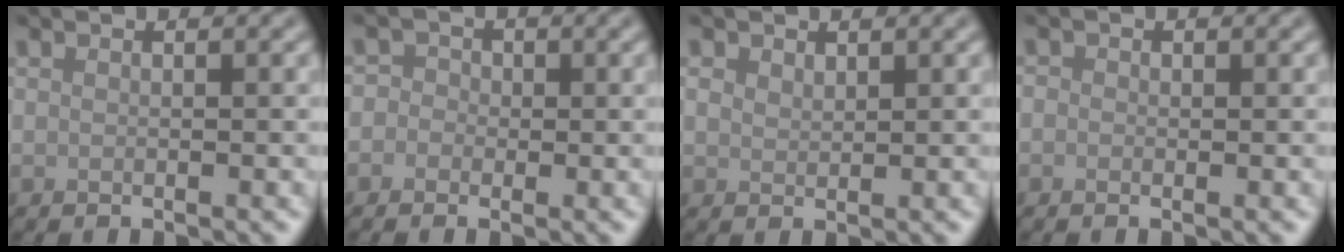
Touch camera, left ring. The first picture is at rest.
{"total": 2.7, "force": [-0.2, 2.6, 0.7], "torque": [0.019, 0.015, -0.034]}
{"total": 1.2, "force": [0.9, 0.7, 0.4], "torque": [-0.010, -0.001, 0.019]}
{"total": 0.7, "force": [0.0, 0.7, 0.2], "torque": [-0.002, -0.005, -0.003]}